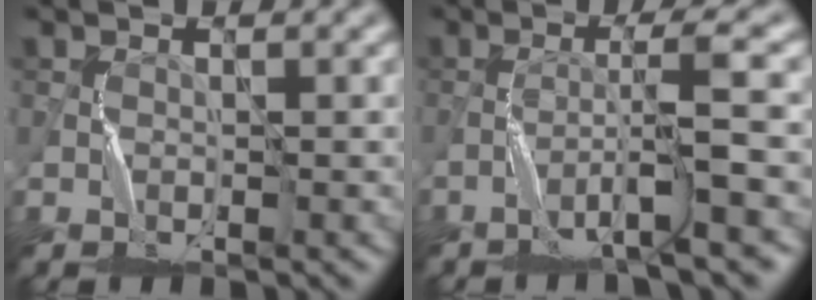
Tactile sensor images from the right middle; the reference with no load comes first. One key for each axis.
{"total": 4.1, "fx": -2.0, "fy": -0.5, "fz": 3.6, "tx": -0.060, "ty": 0.013, "tz": -0.046}